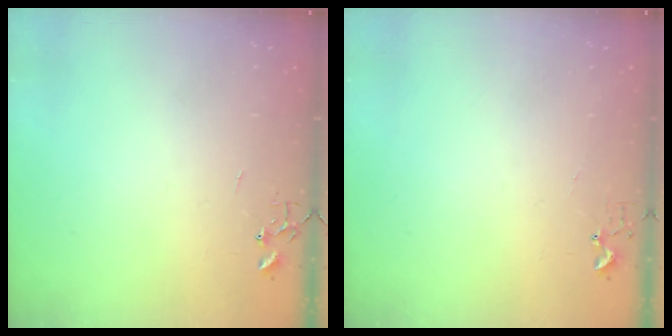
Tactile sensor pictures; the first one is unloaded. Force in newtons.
{"total": 2.9, "press": 2.9, "slide": 0.3}